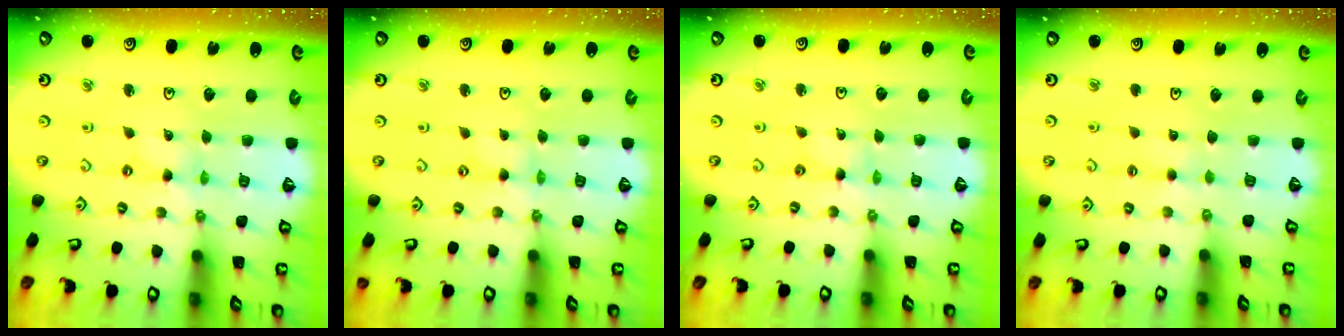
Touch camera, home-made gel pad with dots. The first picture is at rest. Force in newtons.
{"total": 0.8, "press": 0.8, "slide": 0.1}
{"total": 0.9, "press": 0.8, "slide": 0.1}
{"total": 1.8, "press": 1.7, "slide": 0.4}